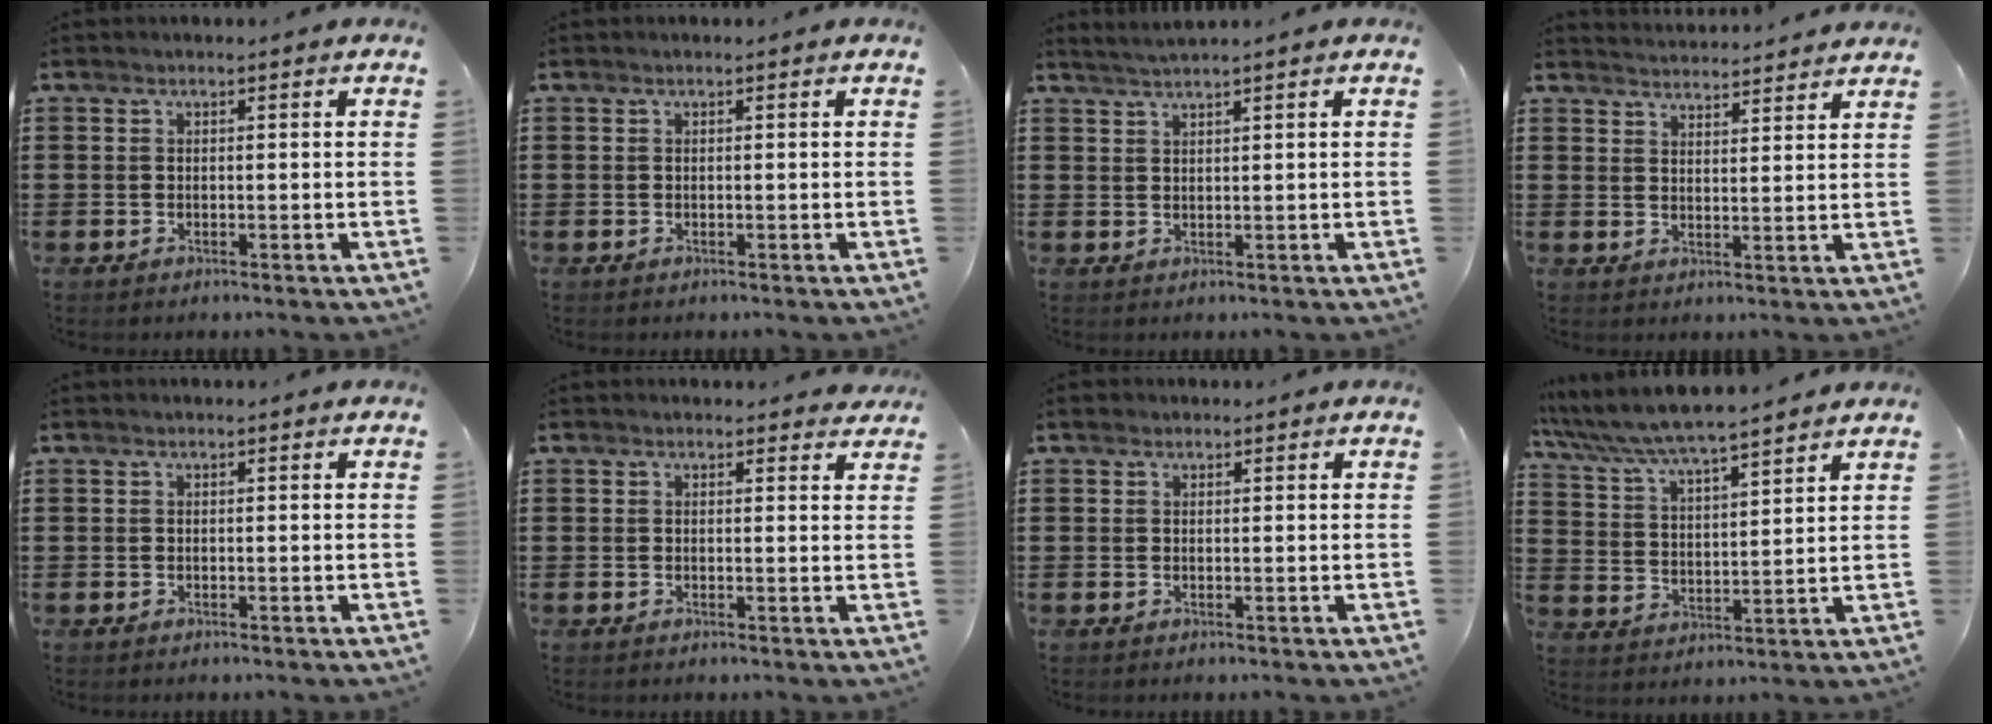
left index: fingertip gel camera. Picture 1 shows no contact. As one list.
[{"total": 0.0}, {"total": 1.6, "force": [1.4, -0.4, 0.6], "torque": [-0.011, 0.000, 0.028]}, {"total": 3.3, "force": [3.3, -0.3, -0.3], "torque": [-0.004, -0.019, 0.060]}, {"total": 0.0}, {"total": 1.3, "force": [1.1, 0.6, 0.2], "torque": [0.000, 0.002, 0.020]}, {"total": 0.9, "force": [0.7, 0.6, 0.2], "torque": [-0.006, 0.005, 0.013]}, {"total": 5.7, "force": [5.5, 0.0, 1.8], "torque": [-0.060, -0.036, 0.091]}]